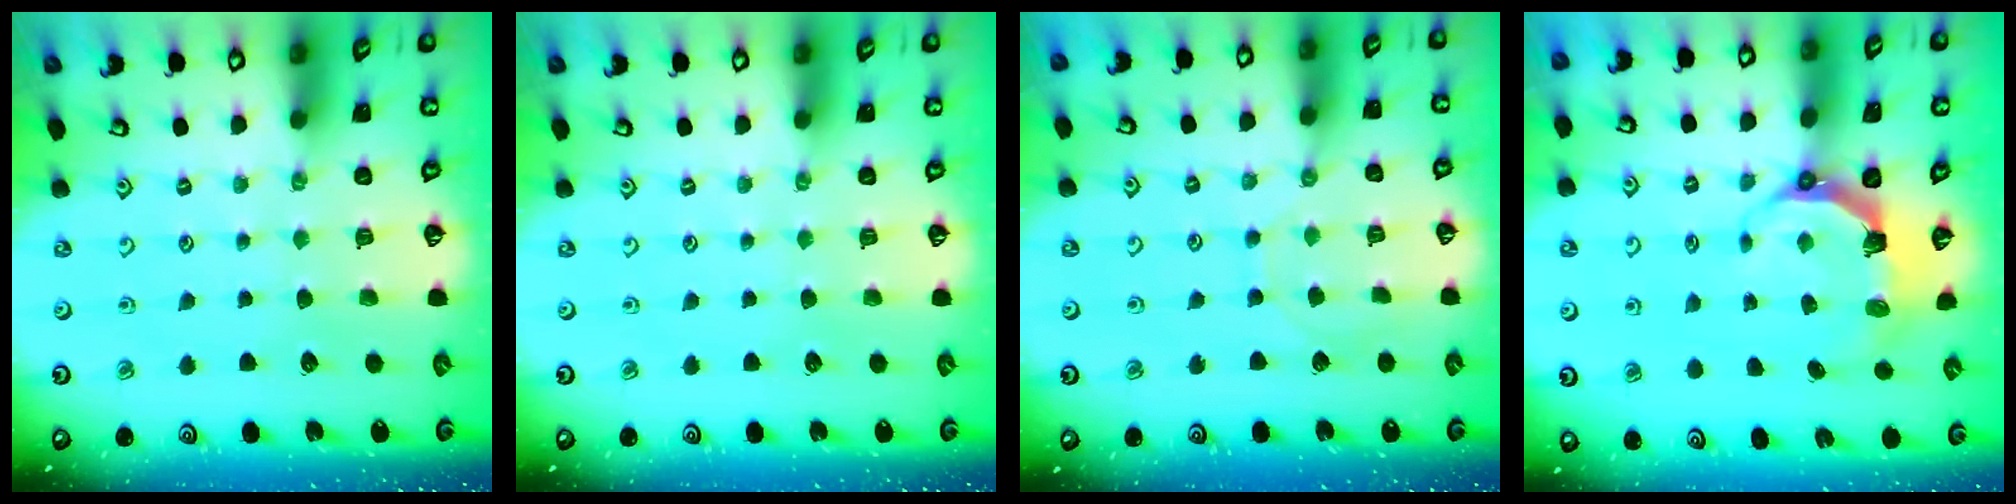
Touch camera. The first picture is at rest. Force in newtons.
{"total": 0.0}
{"total": 6.5, "press": 6.5, "slide": 0.6}
{"total": 6.9, "press": 5.0, "slide": 4.7}